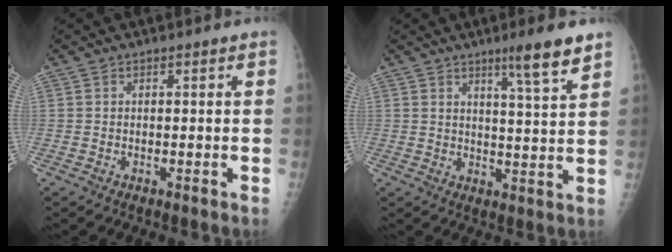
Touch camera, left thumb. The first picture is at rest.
{"total": 7.8, "force": [5.2, 0.3, 5.7], "torque": [-0.085, -0.035, 0.078]}